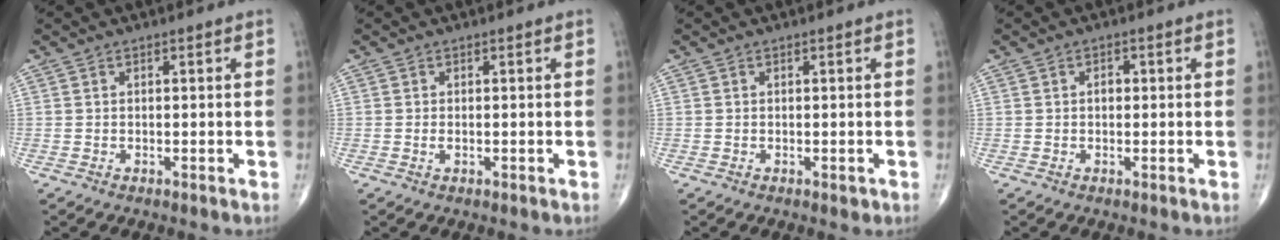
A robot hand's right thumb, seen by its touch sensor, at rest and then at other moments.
{"total": 0.6, "force": [-0.1, 0.2, 0.5], "torque": [-0.011, -0.002, -0.001]}
{"total": 0.9, "force": [-0.2, 0.6, 0.7], "torque": [-0.006, -0.002, 0.000]}
{"total": 1.3, "force": [0.1, 0.9, 0.9], "torque": [-0.009, 0.002, 0.000]}